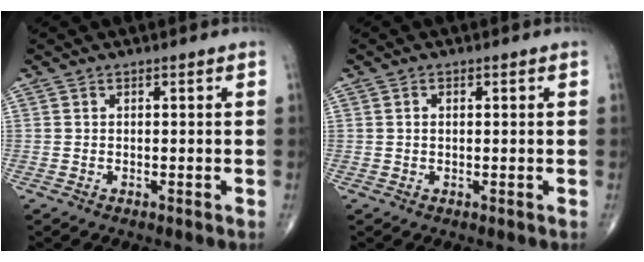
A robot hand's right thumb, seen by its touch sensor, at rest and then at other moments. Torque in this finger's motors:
{"motor_torque": [-0.03, -0.01, 0.11, 0.17, 0.00]}